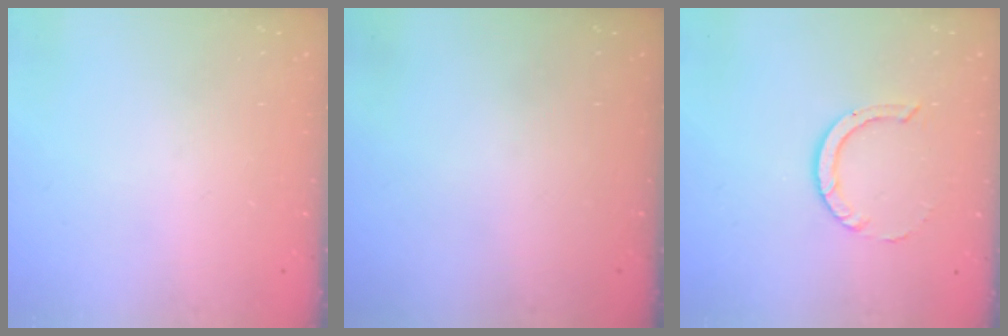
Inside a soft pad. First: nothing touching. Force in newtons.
{"total": 0.0}
{"total": 5.3, "press": 5.3, "slide": 0.1}